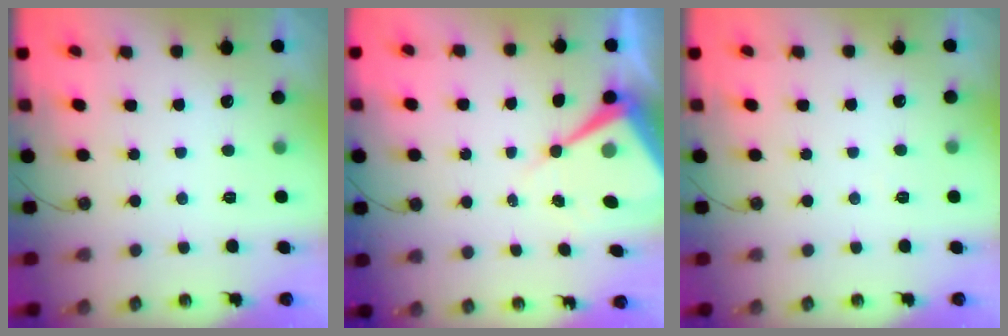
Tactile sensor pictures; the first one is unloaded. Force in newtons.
{"total": 9.6, "press": 9.6, "slide": 0.8}
{"total": 2.6, "press": 2.5, "slide": 0.5}